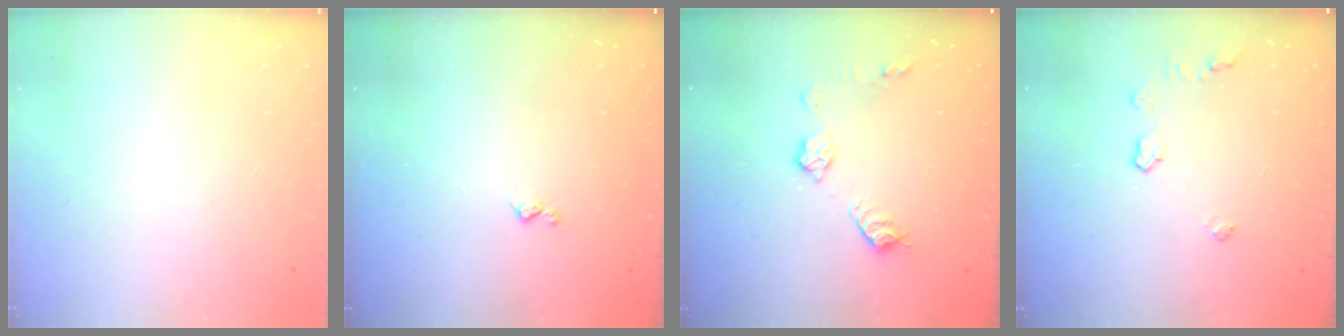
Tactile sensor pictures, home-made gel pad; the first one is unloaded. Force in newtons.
{"total": 3.4, "press": 3.4, "slide": 0.5}
{"total": 9.2, "press": 9.2, "slide": 0.3}
{"total": 5.4, "press": 5.3, "slide": 0.7}